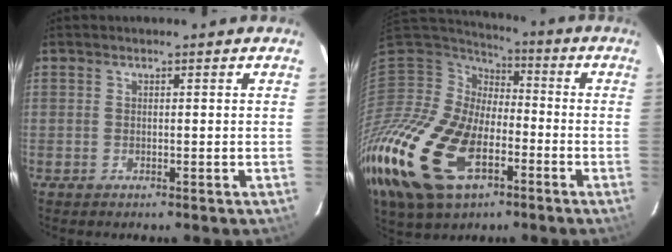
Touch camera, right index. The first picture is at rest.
{"total": 29.1, "force": [-13.3, 16.8, 19.6], "torque": [-0.464, -0.051, -0.239]}